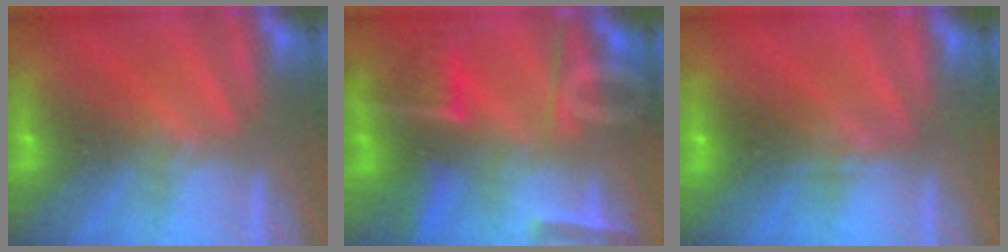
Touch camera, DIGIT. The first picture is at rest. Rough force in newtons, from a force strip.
{"total": 8.9}
{"total": 2.3}